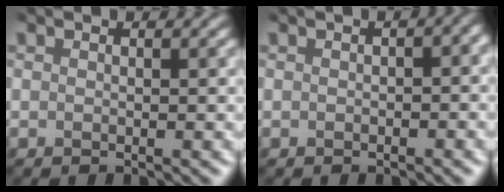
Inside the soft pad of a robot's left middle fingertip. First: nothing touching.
{"total": 2.9, "force": [-0.6, 1.8, 2.2], "torque": [-0.007, 0.009, -0.010]}